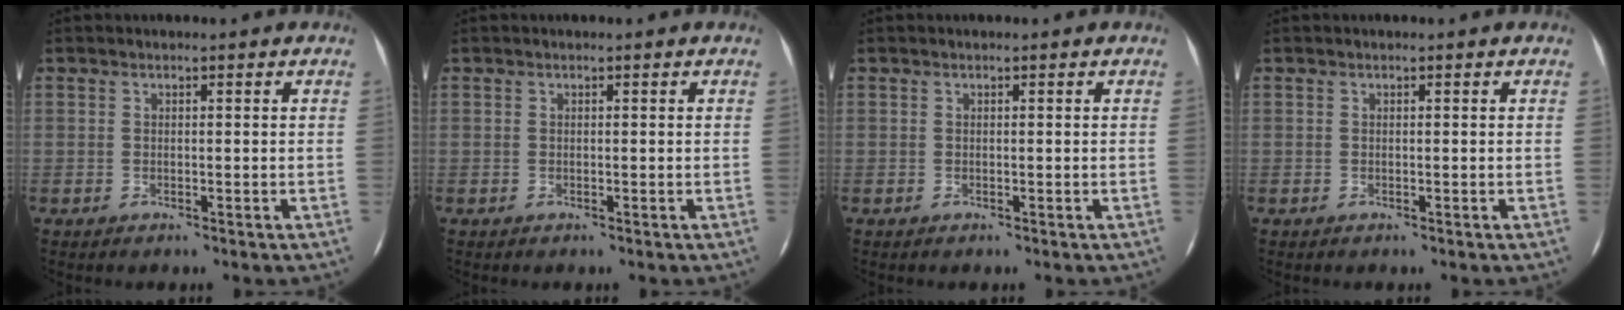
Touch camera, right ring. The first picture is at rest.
{"total": 0.0}
{"total": 0.0}
{"total": 0.0}